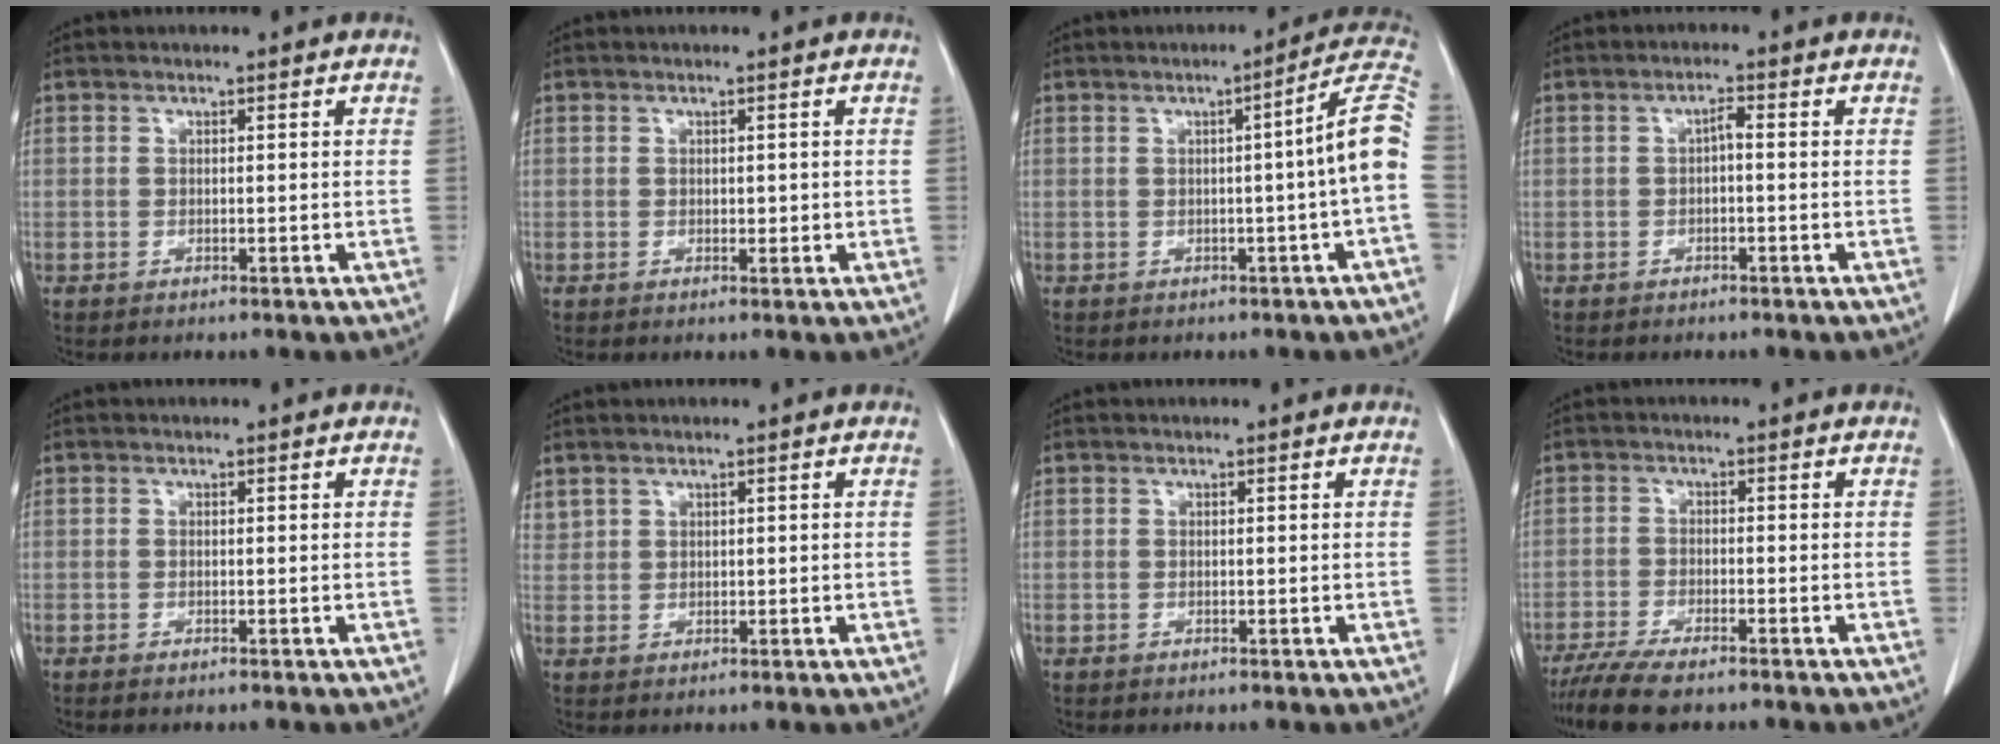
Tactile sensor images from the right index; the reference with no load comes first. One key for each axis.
{"total": 1.3, "fx": 0.0, "fy": 0.9, "fz": 0.9, "tx": -0.007, "ty": 0.000, "tz": 0.001}
{"total": 8.3, "fx": -0.9, "fy": -1.4, "fz": 8.1, "tx": -0.094, "ty": 0.015, "tz": -0.017}
{"total": 1.5, "fx": -0.2, "fy": 0.4, "fz": 1.5, "tx": -0.023, "ty": 0.005, "tz": -0.005}
{"total": 0.8, "fx": -0.6, "fy": 0.1, "fz": 0.4, "tx": -0.008, "ty": -0.002, "tz": -0.009}
{"total": 1.6, "fx": 1.2, "fy": 1.1, "fz": 0.3, "tx": -0.007, "ty": 0.011, "tz": 0.030}
{"total": 0.0}
{"total": 7.4, "fx": -6.0, "fy": 1.1, "fz": 4.2, "tx": -0.070, "ty": -0.017, "tz": -0.102}